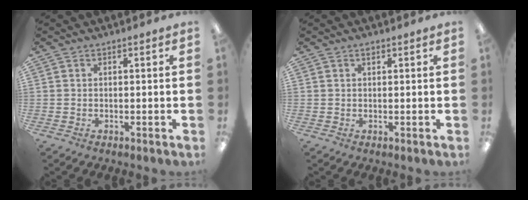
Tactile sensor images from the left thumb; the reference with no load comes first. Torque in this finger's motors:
{"motor_torque": [0.17, 0.04, 0.32, 0.27, 0.00]}